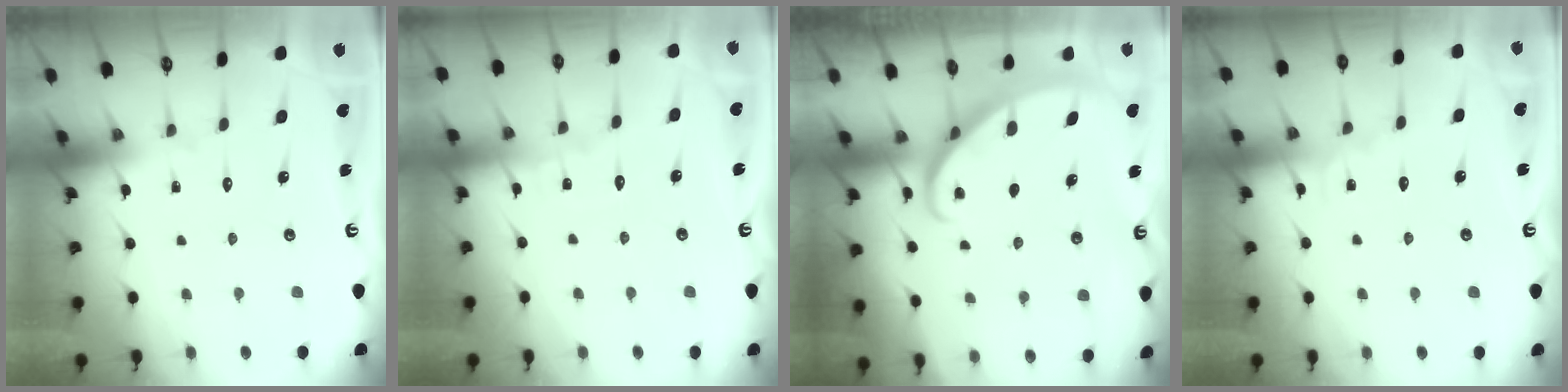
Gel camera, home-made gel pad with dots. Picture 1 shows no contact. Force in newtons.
{"total": 2.4, "press": 2.4, "slide": 0.2}
{"total": 2.8, "press": 2.8, "slide": 0.1}
{"total": 3.9, "press": 3.8, "slide": 0.4}